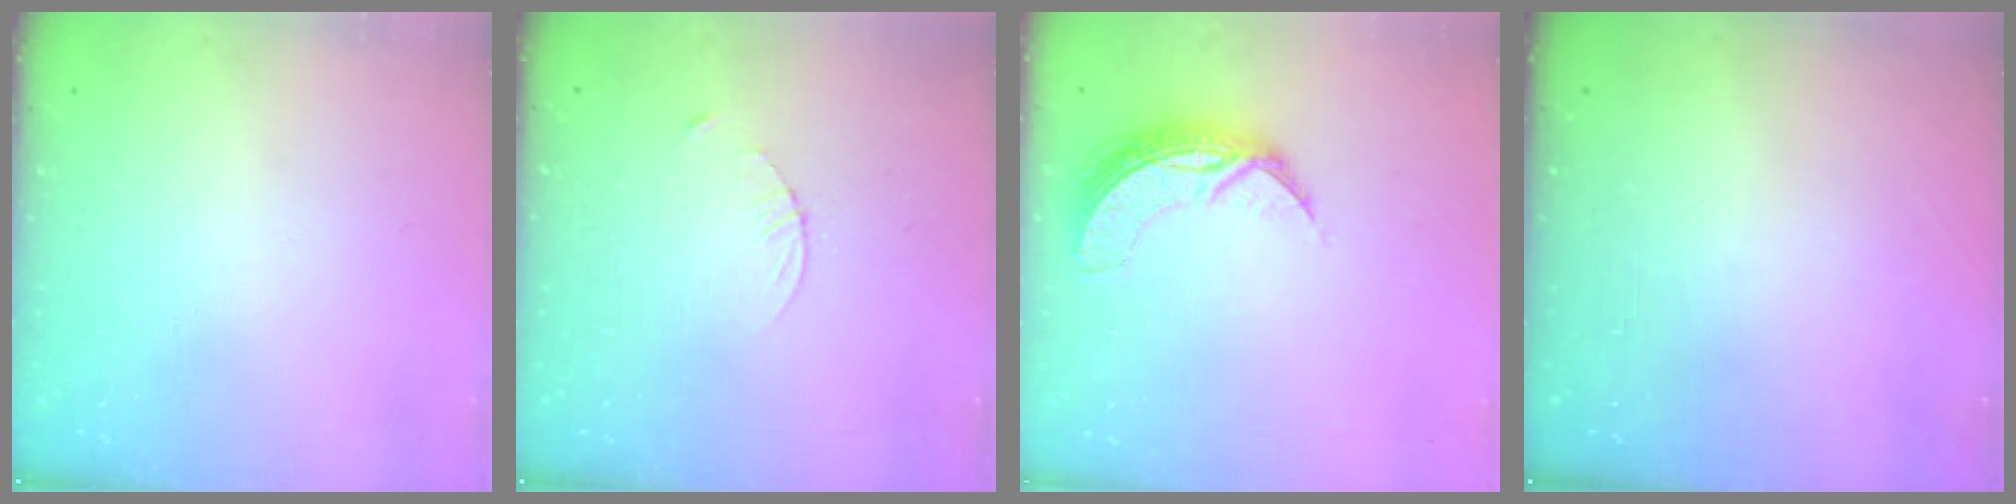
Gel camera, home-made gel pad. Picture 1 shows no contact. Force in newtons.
{"total": 2.3, "press": 2.3, "slide": 0.3}
{"total": 8.9, "press": 8.9, "slide": 0.4}
{"total": 0.0}